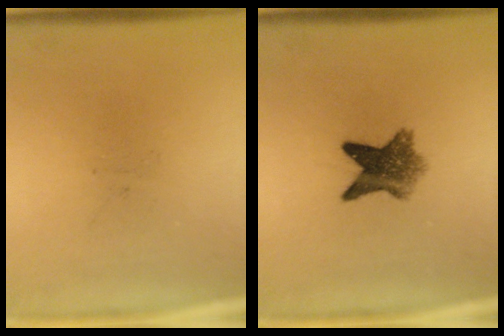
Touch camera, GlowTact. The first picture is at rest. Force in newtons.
{"total": 6.8}